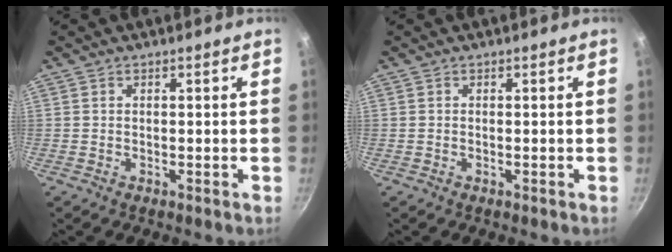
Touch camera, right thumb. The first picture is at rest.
{"total": 0.0}